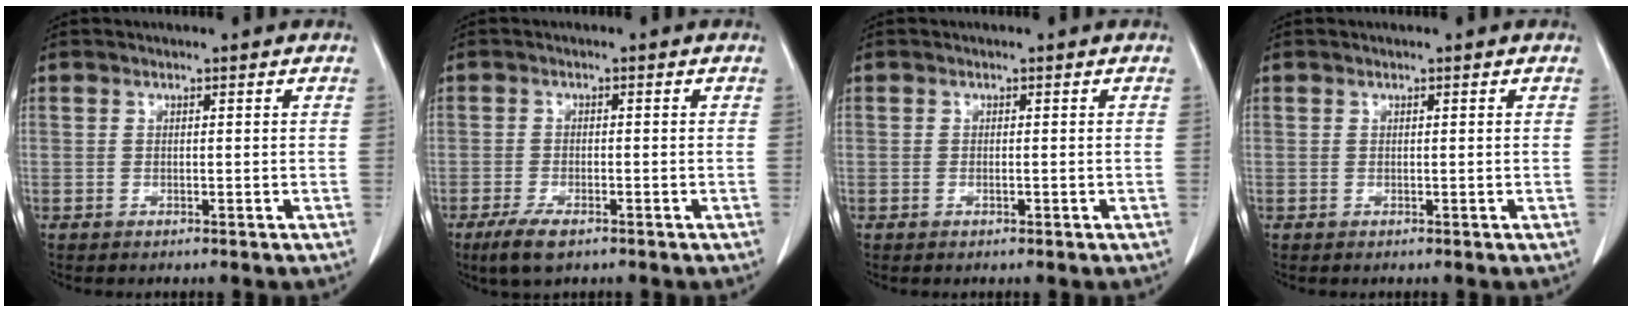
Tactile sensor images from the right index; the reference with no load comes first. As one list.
[{"total": 4.9, "force": [-3.1, 1.7, 3.4], "torque": [-0.073, -0.009, -0.051]}, {"total": 0.8, "force": [-0.3, 0.4, 0.7], "torque": [-0.014, -0.001, -0.003]}, {"total": 0.0}]